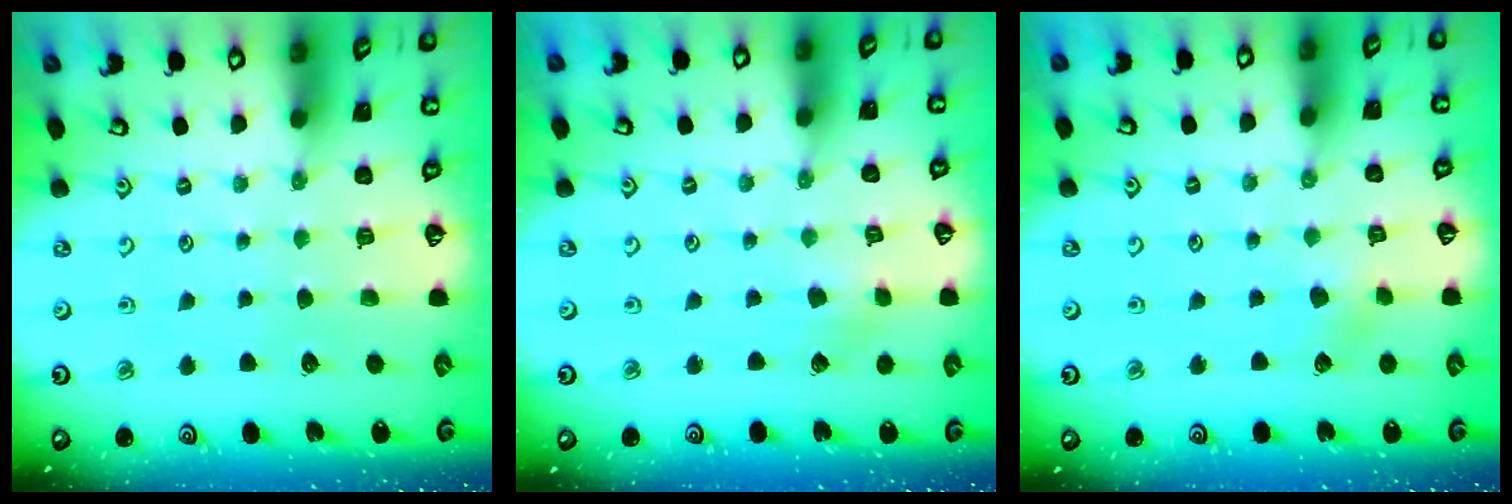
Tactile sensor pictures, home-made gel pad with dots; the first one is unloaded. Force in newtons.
{"total": 2.8, "press": 2.7, "slide": 0.5}
{"total": 2.5, "press": 2.5, "slide": 0.3}